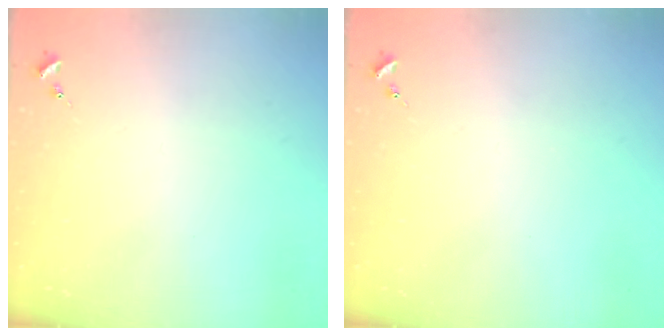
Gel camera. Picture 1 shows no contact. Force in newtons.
{"total": 0.0}